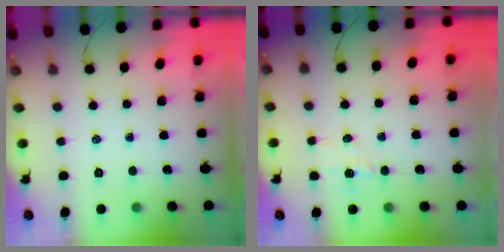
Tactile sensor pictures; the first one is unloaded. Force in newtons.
{"total": 3.7, "press": 3.5, "slide": 1.1}